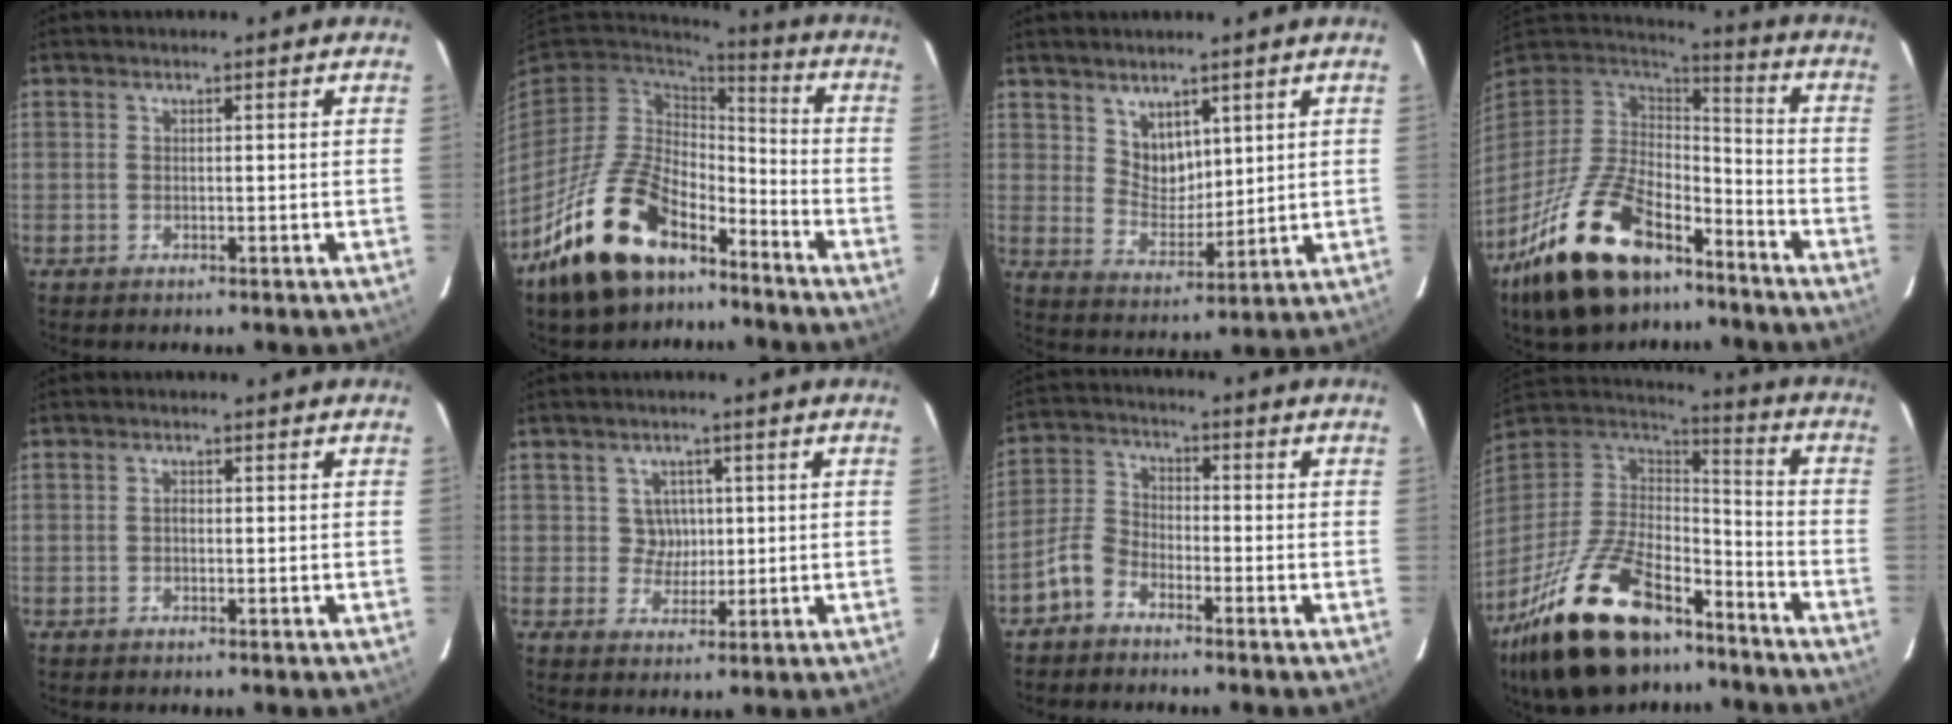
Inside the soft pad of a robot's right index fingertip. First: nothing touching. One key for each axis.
{"total": 20.6, "fx": -13.2, "fy": 10.6, "fz": 11.7, "tx": -0.248, "ty": -0.005, "tz": -0.218}
{"total": 6.4, "fx": 4.0, "fy": 4.2, "fz": 2.6, "tx": -0.036, "ty": 0.001, "tz": 0.084}
{"total": 25.3, "fx": -16.3, "fy": 12.1, "fz": 15.0, "tx": -0.304, "ty": -0.015, "tz": -0.266}
{"total": 0.6, "fx": -0.2, "fy": 0.4, "fz": 0.3, "tx": -0.004, "ty": 0.003, "tz": -0.004}
{"total": 2.5, "fx": 0.7, "fy": 2.4, "fz": 0.2, "tx": 0.000, "ty": 0.007, "tz": 0.012}
{"total": 5.8, "fx": -4.1, "fy": 3.2, "fz": 2.5, "tx": -0.059, "ty": 0.019, "tz": -0.089}
{"total": 28.7, "fx": -19.3, "fy": 12.9, "fz": 16.8, "tx": -0.341, "ty": -0.010, "tz": -0.308}